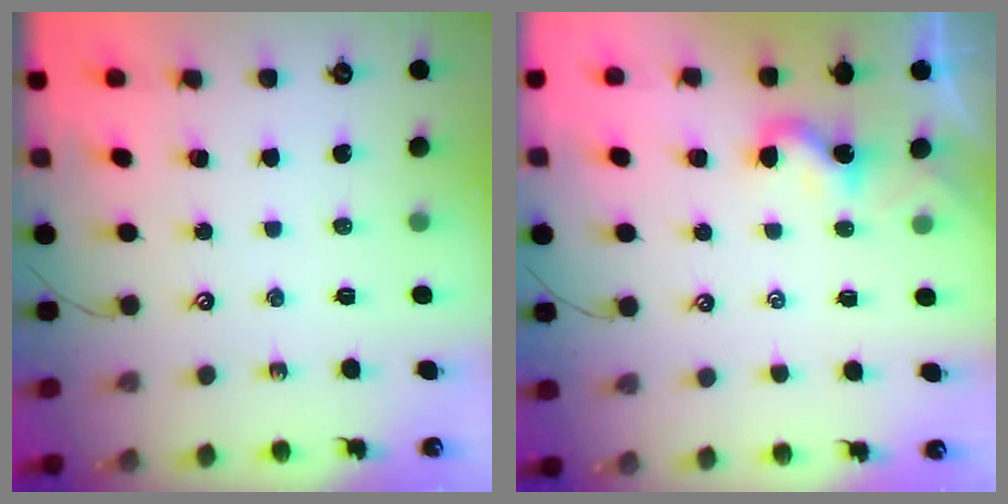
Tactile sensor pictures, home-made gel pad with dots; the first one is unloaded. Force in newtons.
{"total": 1.1, "press": 1.1, "slide": 0.3}